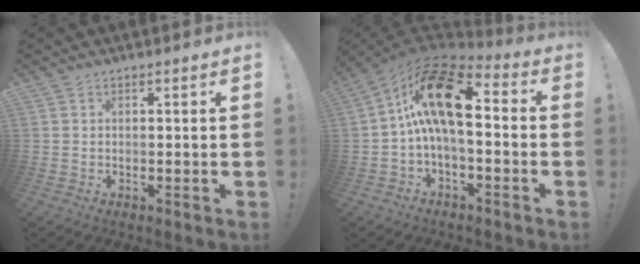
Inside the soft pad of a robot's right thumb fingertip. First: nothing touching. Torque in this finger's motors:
{"motor_torque": [2.50, 2.51, 1.53, -1.24, 0.24]}